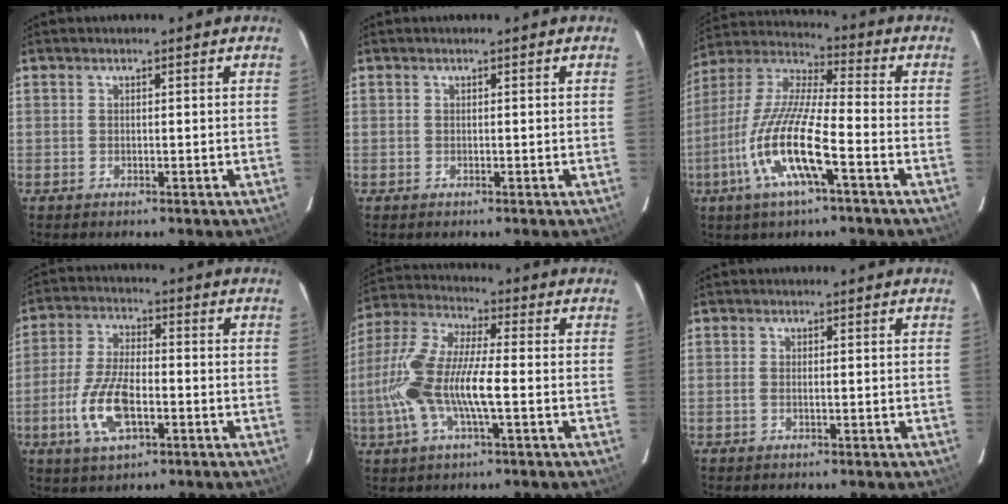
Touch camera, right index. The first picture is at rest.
{"total": 0.0}
{"total": 15.5, "force": [-6.3, 2.4, 14.0], "torque": [-0.287, -0.013, -0.128]}
{"total": 11.2, "force": [-3.8, 4.7, 9.4], "torque": [-0.201, -0.003, -0.070]}
{"total": 15.1, "force": [-2.8, 3.8, 14.3], "torque": [-0.302, 0.001, -0.057]}
{"total": 1.0, "force": [-0.2, 0.3, 1.0], "torque": [-0.023, 0.000, -0.005]}